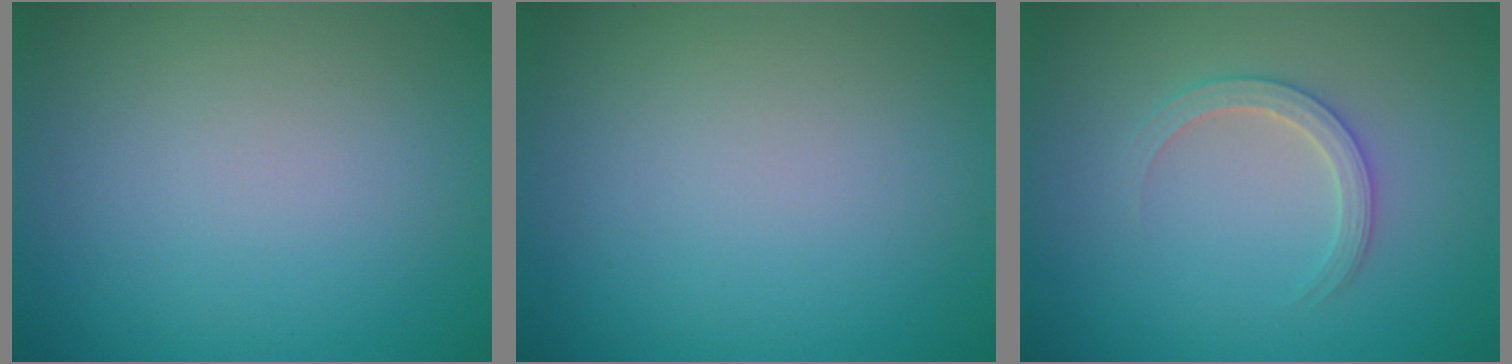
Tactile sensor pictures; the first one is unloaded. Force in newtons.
{"total": 0.0}
{"total": 2.2, "press": 2.2, "slide": 0.2}